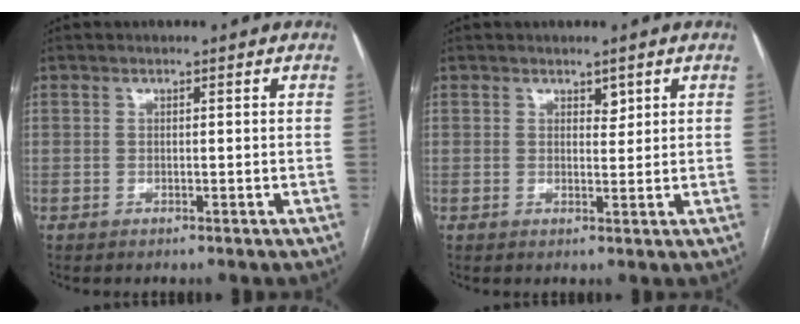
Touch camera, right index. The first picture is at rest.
{"total": 0.9, "force": [0.7, 0.4, 0.5], "torque": [-0.006, -0.004, 0.009]}